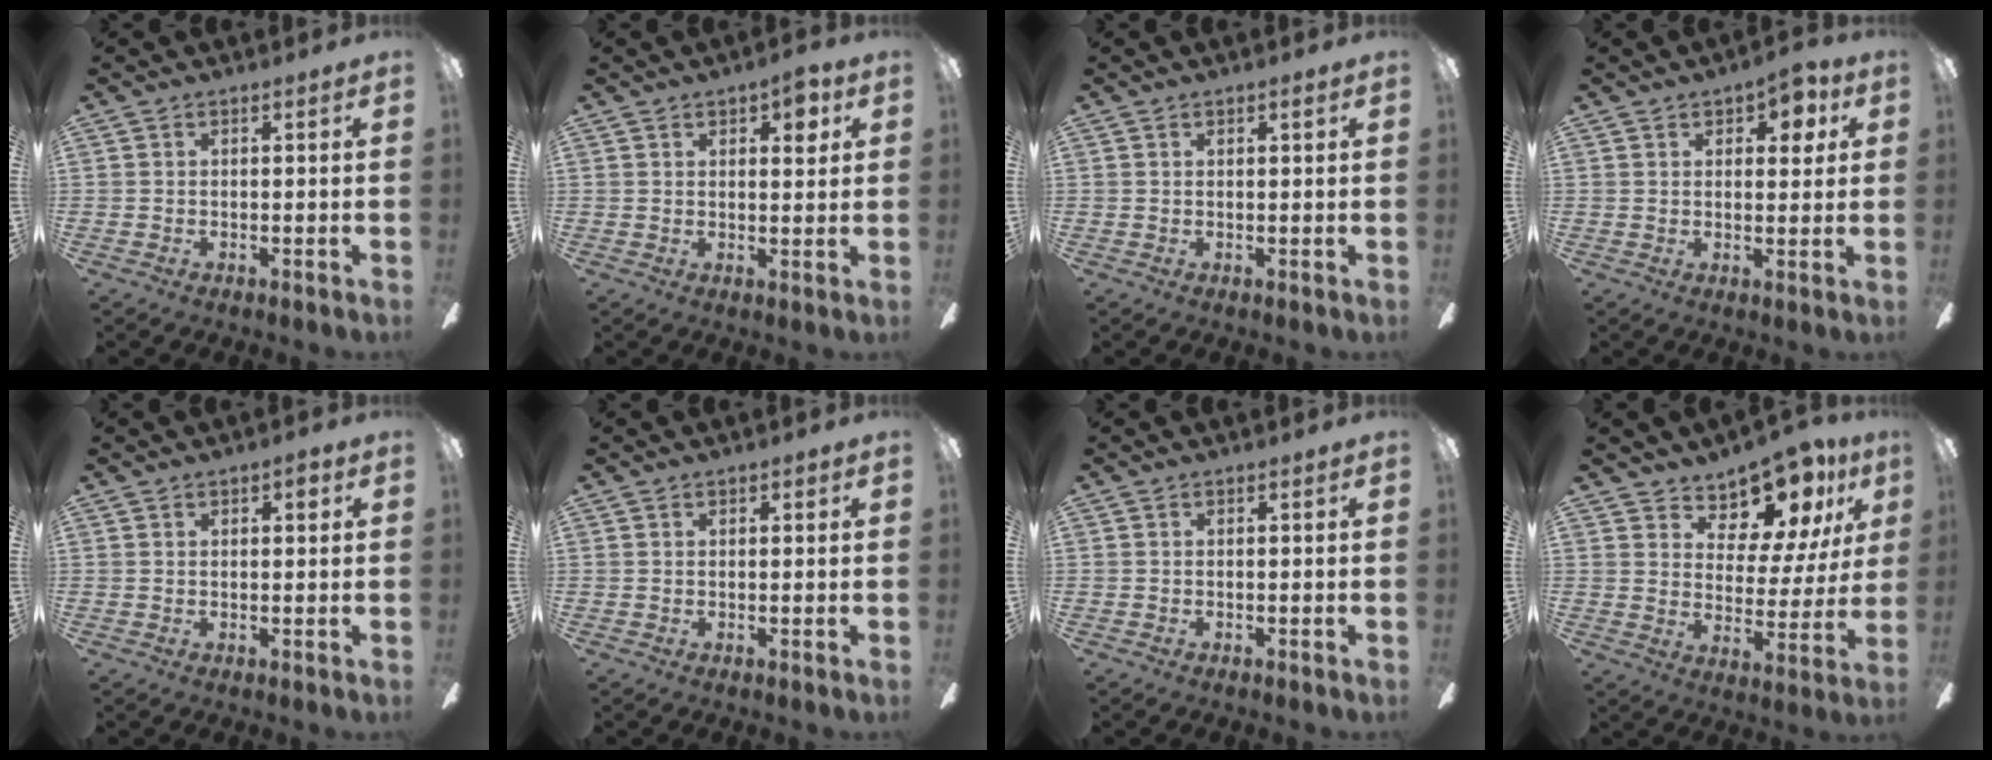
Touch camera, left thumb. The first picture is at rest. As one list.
[{"total": 5.4, "force": [2.7, 2.6, 3.9], "torque": [-0.041, -0.006, 0.038]}, {"total": 0.8, "force": [0.5, 0.3, 0.4], "torque": [-0.001, -0.001, 0.007]}, {"total": 5.3, "force": [2.5, 3.0, 3.5], "torque": [-0.033, -0.005, 0.038]}, {"total": 2.2, "force": [1.2, 1.2, 1.4], "torque": [-0.013, -0.001, 0.016]}, {"total": 0.8, "force": [0.5, 0.7, 0.2], "torque": [0.004, 0.000, 0.006]}, {"total": 0.0}, {"total": 13.0, "force": [10.3, 6.1, 5.2], "torque": [-0.084, -0.081, 0.185]}]